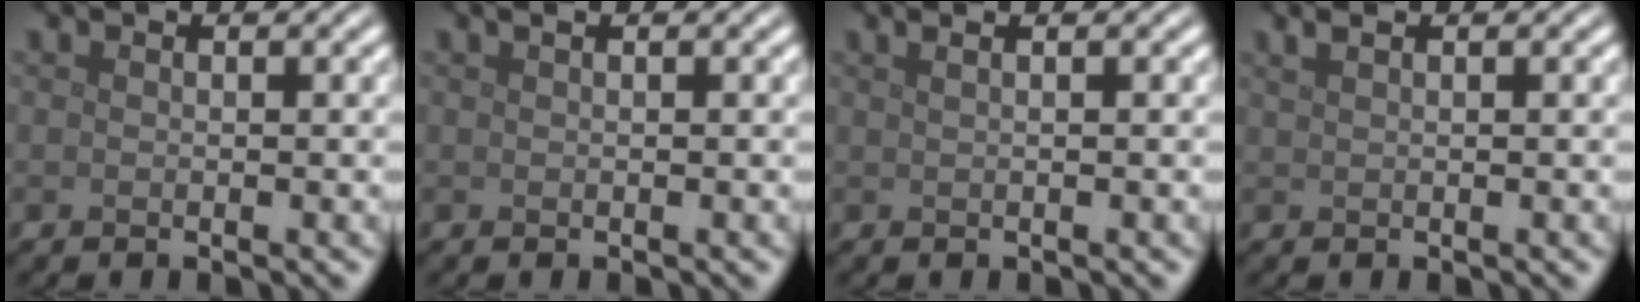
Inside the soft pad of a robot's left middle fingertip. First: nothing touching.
{"total": 0.6, "force": [0.4, 0.2, 0.5], "torque": [-0.008, 0.006, 0.003]}
{"total": 3.1, "force": [1.6, 1.7, 2.1], "torque": [-0.013, 0.020, -0.006]}
{"total": 1.5, "force": [1.0, 0.6, 1.0], "torque": [-0.018, 0.004, 0.013]}